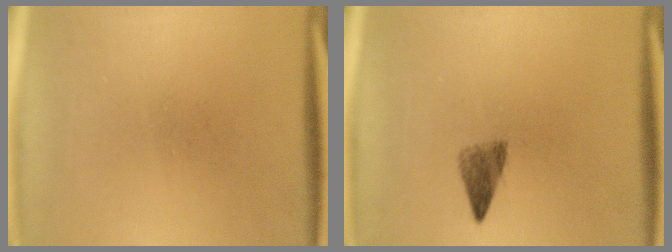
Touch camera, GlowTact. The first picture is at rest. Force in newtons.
{"total": 2.8}